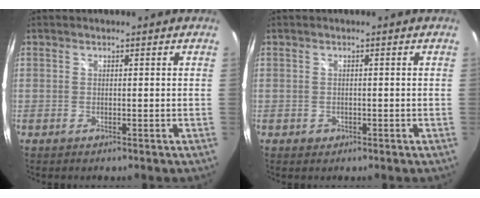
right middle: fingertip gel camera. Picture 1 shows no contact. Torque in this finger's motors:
{"motor_torque": [0.20, 0.06, 0.01, 0.00]}